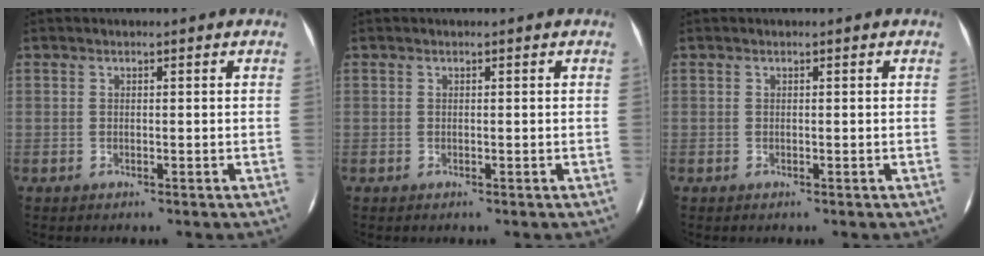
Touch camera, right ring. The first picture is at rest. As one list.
[{"total": 0.0}, {"total": 0.0}]